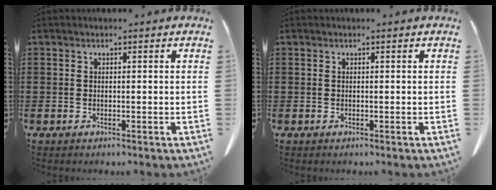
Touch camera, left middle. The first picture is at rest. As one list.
[{"total": 0.0}]